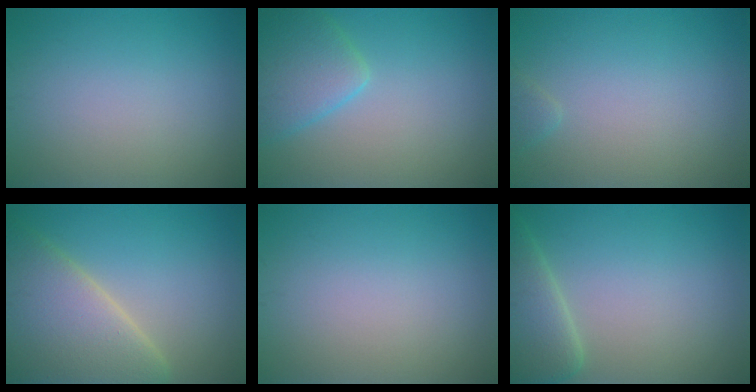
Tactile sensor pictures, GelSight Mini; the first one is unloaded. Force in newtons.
{"total": 4.2, "press": 4.2, "slide": 0.3}
{"total": 0.8, "press": 0.8, "slide": 0.1}
{"total": 8.9, "press": 8.9, "slide": 0.8}
{"total": 0.0}
{"total": 4.3, "press": 4.3, "slide": 0.4}